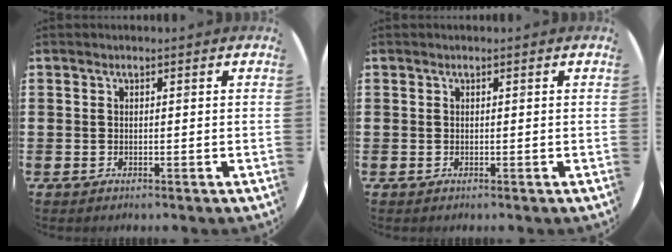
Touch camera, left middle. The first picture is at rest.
{"total": 0.0}